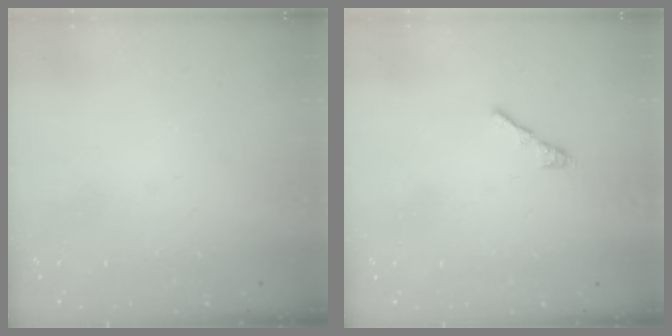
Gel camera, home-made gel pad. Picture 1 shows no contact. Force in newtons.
{"total": 0.6, "press": 0.4, "slide": 0.4}